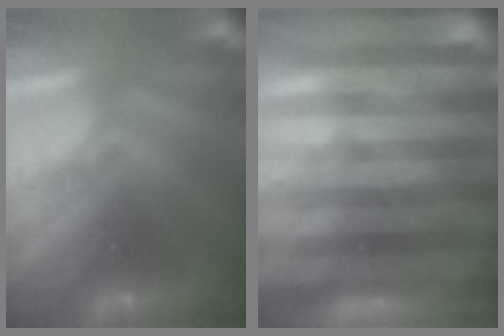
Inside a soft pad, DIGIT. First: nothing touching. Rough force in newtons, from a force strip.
{"total": 7.3}